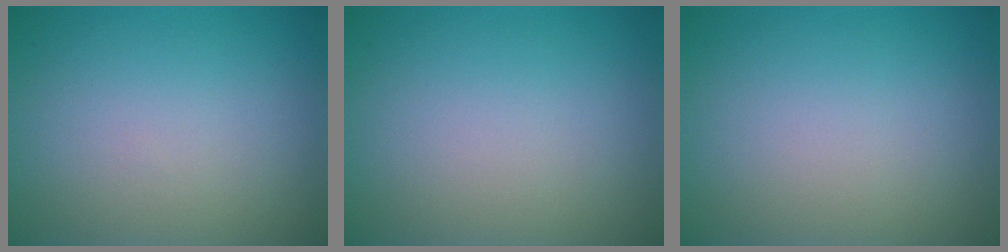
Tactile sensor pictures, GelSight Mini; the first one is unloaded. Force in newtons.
{"total": 0.0}
{"total": 0.0}